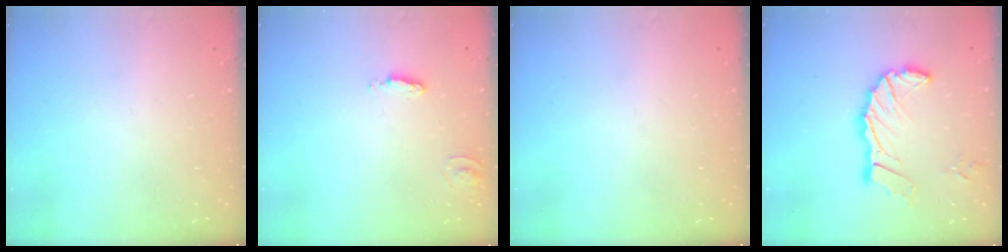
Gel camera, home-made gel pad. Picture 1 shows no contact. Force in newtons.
{"total": 6.0, "press": 6.0, "slide": 0.4}
{"total": 0.0}
{"total": 14.4, "press": 14.3, "slide": 1.9}